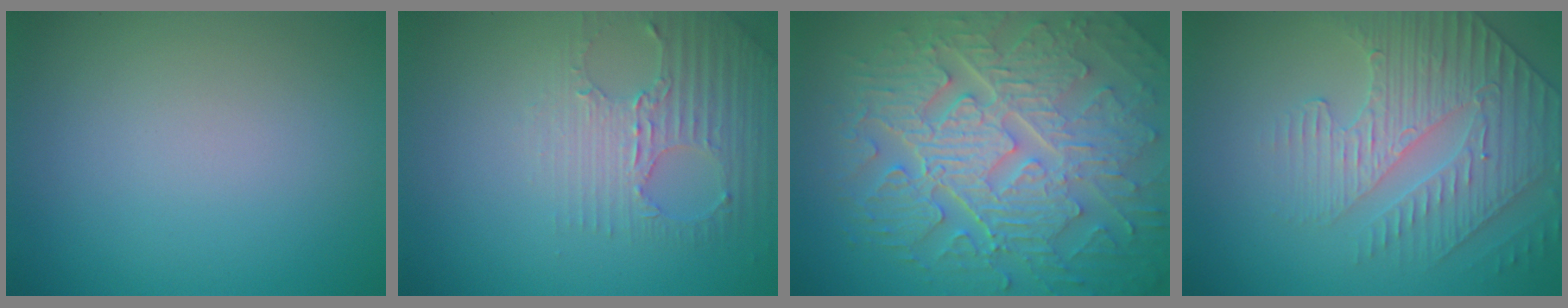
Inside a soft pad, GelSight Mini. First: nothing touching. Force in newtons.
{"total": 2.9, "press": 2.7, "slide": 1.1}
{"total": 10.7, "press": 7.1, "slide": 8.0}
{"total": 4.0, "press": 3.8, "slide": 1.2}